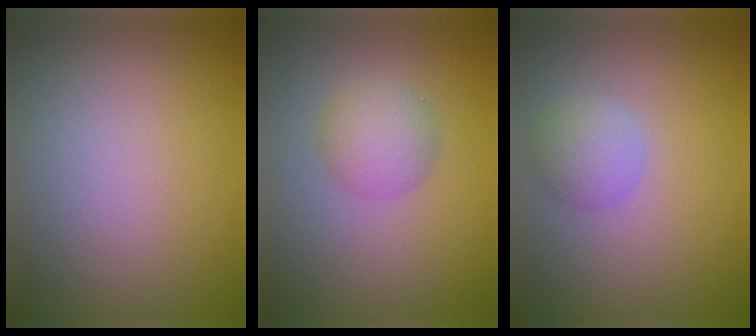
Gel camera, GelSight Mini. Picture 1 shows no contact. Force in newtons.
{"total": 2.9, "press": 2.9, "slide": 0.0}
{"total": 2.2, "press": 2.2, "slide": 0.1}